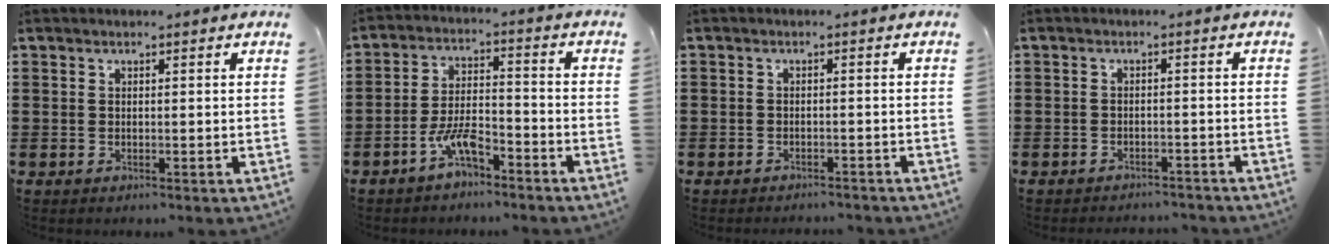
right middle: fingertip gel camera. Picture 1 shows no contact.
{"total": 6.0, "force": [-4.2, 1.8, 3.8], "torque": [-0.084, 0.008, -0.083]}
{"total": 1.6, "force": [-1.6, 0.3, -0.2], "torque": [0.000, 0.003, -0.037]}
{"total": 2.2, "force": [-2.2, 0.4, -0.3], "torque": [-0.001, 0.003, -0.050]}